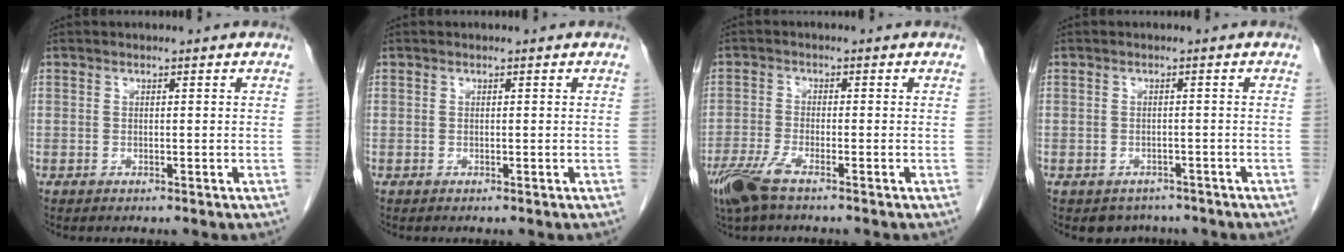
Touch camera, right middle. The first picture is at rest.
{"total": 0.0}
{"total": 5.6, "force": [-3.9, 0.8, 3.9], "torque": [-0.086, -0.014, -0.076]}
{"total": 3.3, "force": [-2.7, 1.8, 0.2], "torque": [-0.003, 0.003, -0.035]}